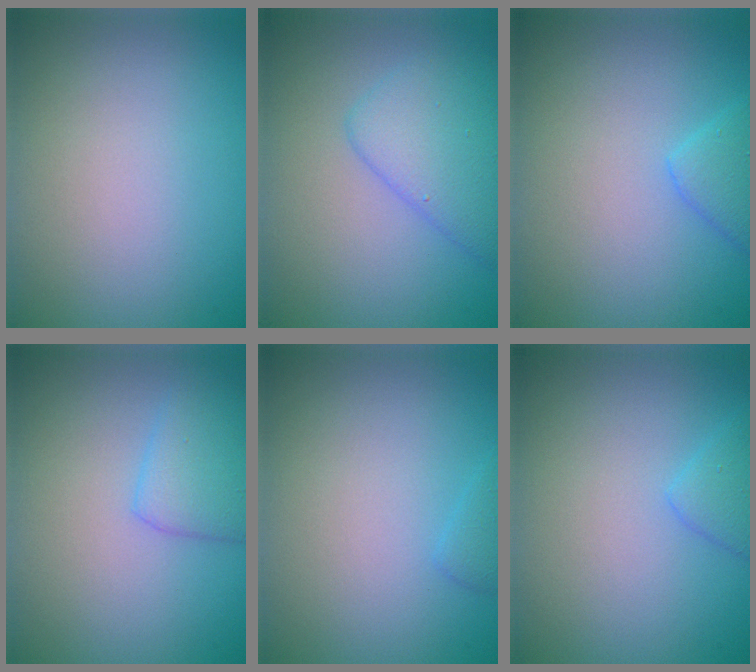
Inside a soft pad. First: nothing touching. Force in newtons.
{"total": 4.1, "press": 4.0, "slide": 0.3}
{"total": 2.2, "press": 2.2, "slide": 0.2}
{"total": 2.8, "press": 2.8, "slide": 0.1}
{"total": 1.0, "press": 1.0, "slide": 0.1}
{"total": 1.7, "press": 1.7, "slide": 0.1}